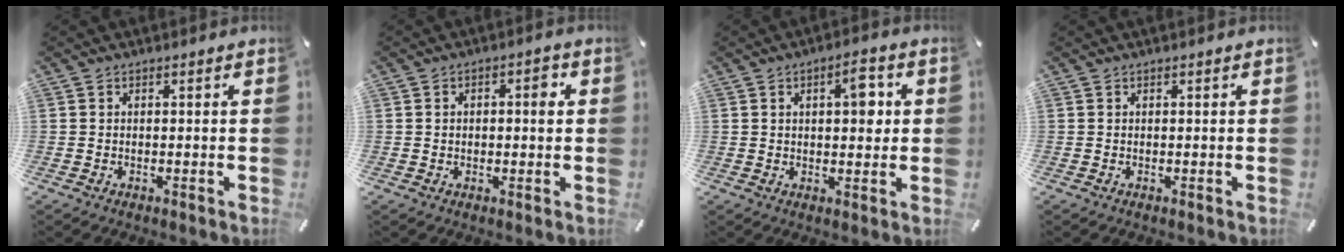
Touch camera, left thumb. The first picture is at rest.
{"total": 3.5, "force": [0.5, 1.6, 3.0], "torque": [-0.037, 0.000, 0.001]}
{"total": 7.0, "force": [2.0, 3.3, 5.8], "torque": [-0.074, -0.006, 0.026]}
{"total": 0.0}